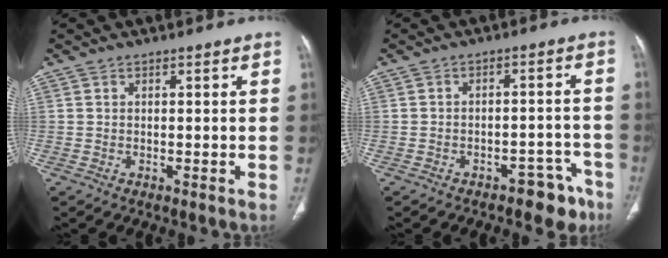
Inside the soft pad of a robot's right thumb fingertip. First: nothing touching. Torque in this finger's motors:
{"motor_torque": [-0.13, 0.00, -0.20, 0.08, -0.02]}